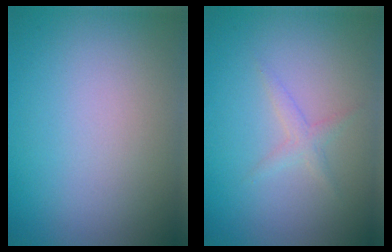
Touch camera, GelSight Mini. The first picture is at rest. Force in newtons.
{"total": 1.3, "press": 1.3, "slide": 0.1}